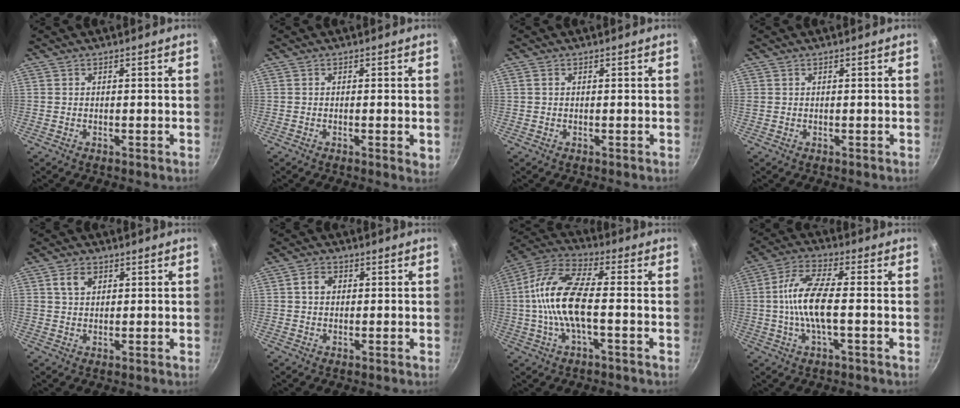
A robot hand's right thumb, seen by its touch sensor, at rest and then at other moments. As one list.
[{"total": 2.2, "force": [-0.3, 0.5, 2.1], "torque": [-0.030, -0.006, -0.007]}, {"total": 0.8, "force": [0.2, 0.6, 0.5], "torque": [-0.007, 0.003, 0.002]}, {"total": 0.0}, {"total": 4.0, "force": [1.5, 2.8, 2.5], "torque": [-0.035, 0.001, 0.025]}, {"total": 3.2, "force": [0.6, 2.5, 1.9], "torque": [-0.022, 0.006, 0.006]}, {"total": 13.8, "force": [-1.2, 5.2, 12.7], "torque": [-0.255, 0.033, -0.038]}, {"total": 10.5, "force": [-0.9, 3.2, 10.0], "torque": [-0.207, 0.020, -0.027]}]